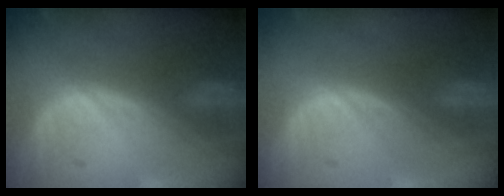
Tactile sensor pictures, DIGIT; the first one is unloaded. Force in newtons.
{"total": 0.0}